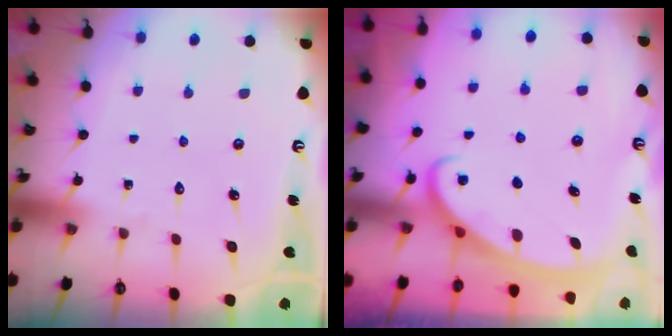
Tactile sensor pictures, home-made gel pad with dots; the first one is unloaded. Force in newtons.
{"total": 2.5, "press": 2.5, "slide": 0.4}